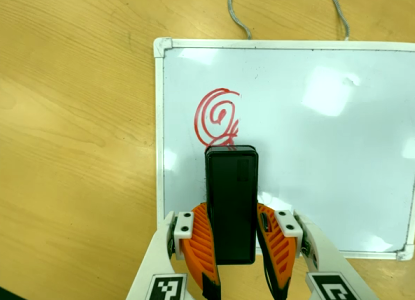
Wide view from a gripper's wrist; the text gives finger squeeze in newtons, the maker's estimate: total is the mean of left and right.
{"total": 8.0, "left": 6.5, "right": 9.5}